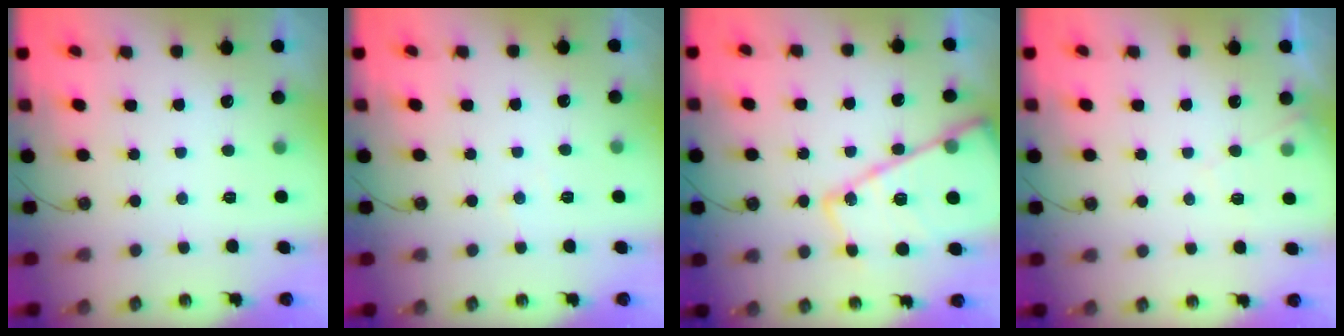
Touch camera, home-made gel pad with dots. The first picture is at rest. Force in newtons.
{"total": 4.1, "press": 4.1, "slide": 0.6}
{"total": 22.4, "press": 22.3, "slide": 2.1}
{"total": 4.9, "press": 4.9, "slide": 0.7}